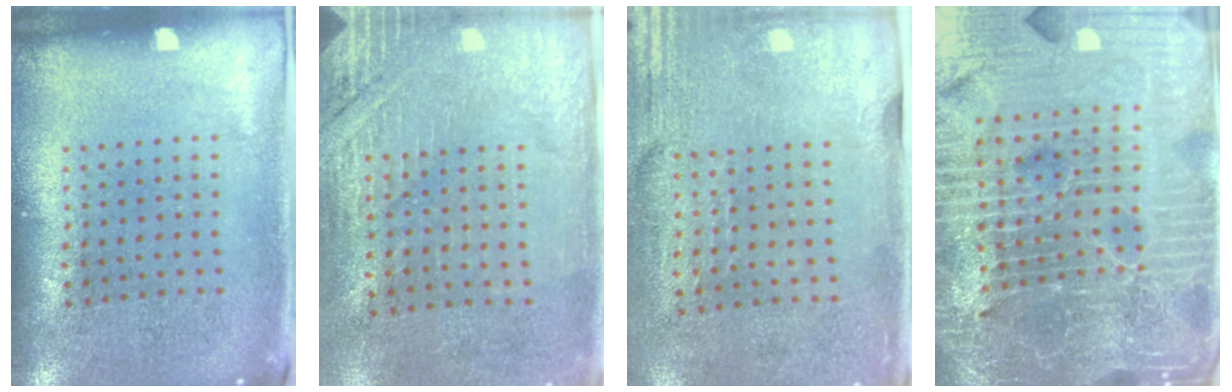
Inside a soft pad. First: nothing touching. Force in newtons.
{"total": 2.8, "press": 2.6, "slide": 1.0}
{"total": 3.0, "press": 2.5, "slide": 1.6}
{"total": 6.7, "press": 5.9, "slide": 3.1}